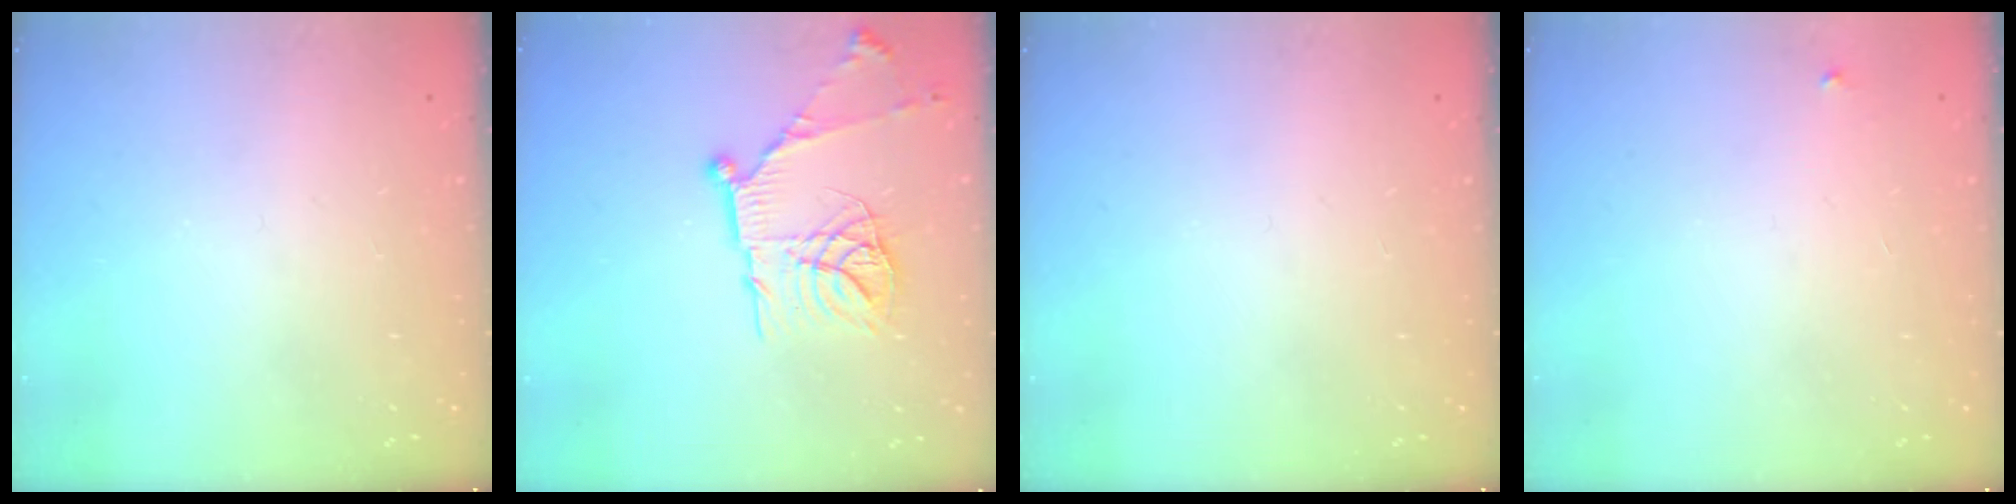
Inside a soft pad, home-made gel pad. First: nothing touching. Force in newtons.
{"total": 17.9, "press": 17.8, "slide": 1.6}
{"total": 0.0}
{"total": 2.1, "press": 2.1, "slide": 0.1}